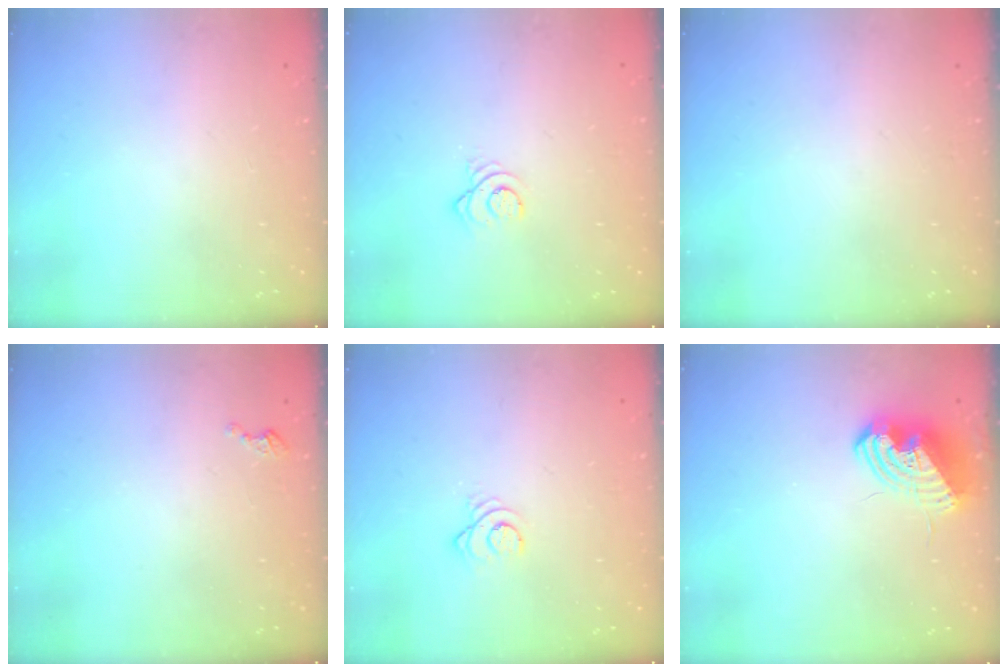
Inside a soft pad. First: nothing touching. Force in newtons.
{"total": 3.3, "press": 3.3, "slide": 0.2}
{"total": 0.0}
{"total": 2.3, "press": 2.3, "slide": 0.3}
{"total": 3.3, "press": 3.3, "slide": 0.2}
{"total": 11.0, "press": 10.9, "slide": 1.5}